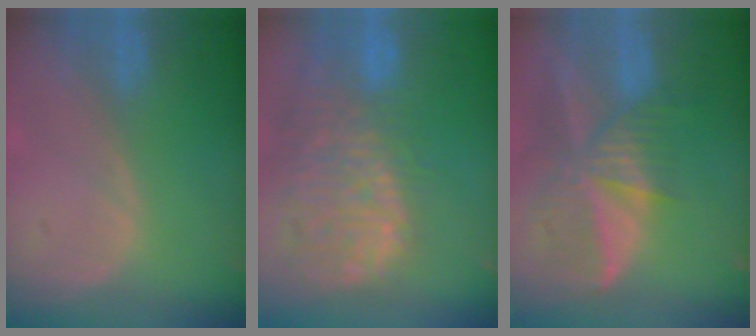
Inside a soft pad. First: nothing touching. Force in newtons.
{"total": 14.0, "press": 11.7, "slide": 7.7}
{"total": 9.4, "press": 8.3, "slide": 4.6}